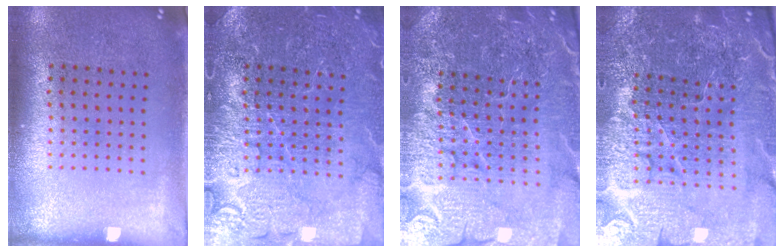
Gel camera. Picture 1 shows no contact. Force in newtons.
{"total": 4.1, "press": 4.1, "slide": 0.6}
{"total": 5.7, "press": 5.2, "slide": 2.4}
{"total": 5.6, "press": 5.2, "slide": 2.1}